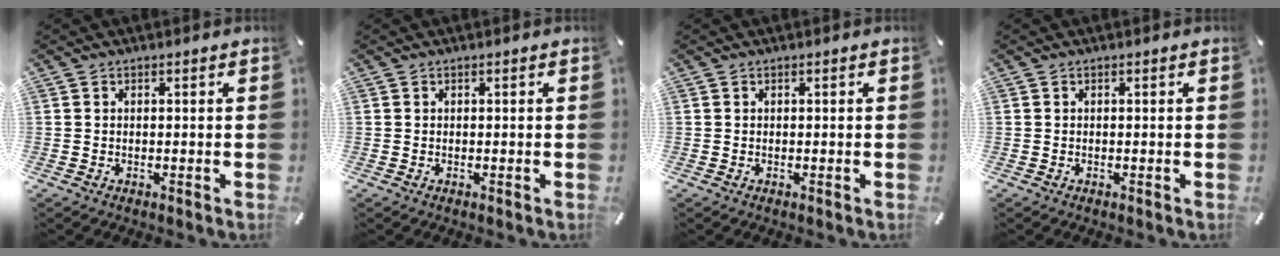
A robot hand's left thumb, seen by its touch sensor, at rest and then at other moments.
{"total": 0.0}
{"total": 0.0}
{"total": 0.0}